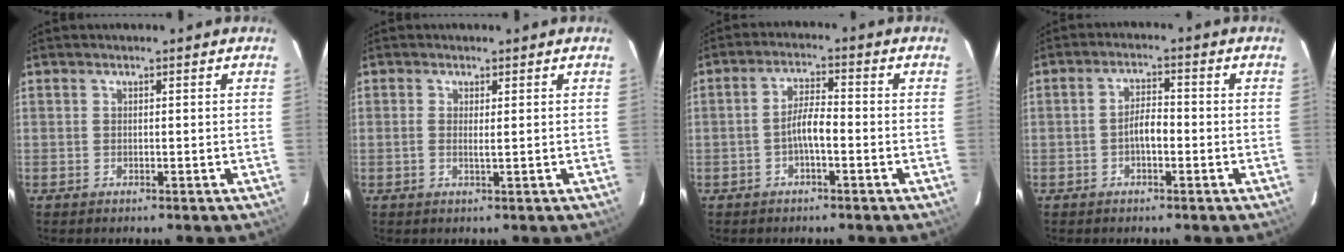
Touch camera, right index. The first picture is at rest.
{"total": 1.2, "force": [0.1, 0.1, 1.2], "torque": [-0.025, -0.002, -0.001]}
{"total": 4.1, "force": [-1.7, 0.9, 3.7], "torque": [-0.074, 0.010, -0.031]}
{"total": 3.5, "force": [-1.3, 1.4, 3.0], "torque": [-0.057, 0.009, -0.021]}